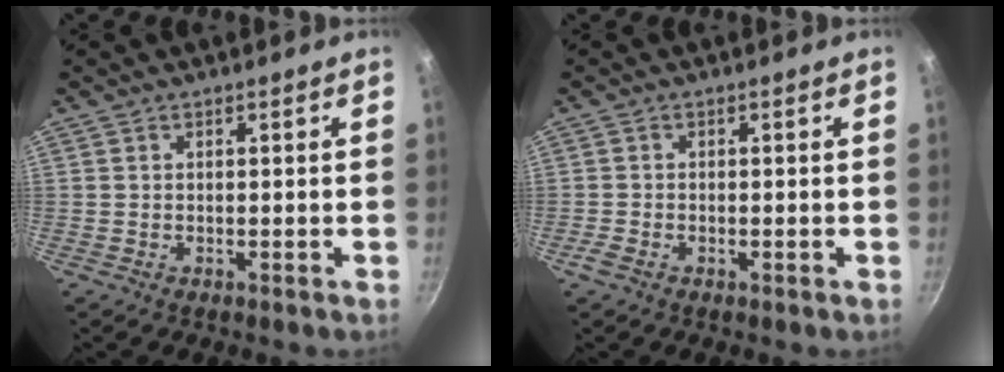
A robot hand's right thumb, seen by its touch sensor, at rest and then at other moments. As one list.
[{"total": 1.8, "force": [-0.9, 1.0, 1.2], "torque": [-0.029, 0.003, -0.023]}]